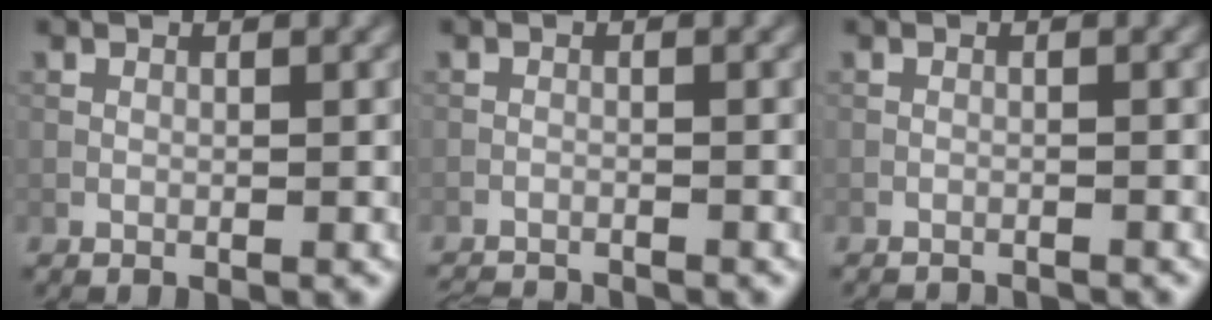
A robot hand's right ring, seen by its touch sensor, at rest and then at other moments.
{"total": 4.0, "force": [-3.9, 0.4, 0.7], "torque": [-0.017, -0.013, -0.063]}
{"total": 3.0, "force": [-2.9, 0.3, 0.5], "torque": [-0.008, 0.002, -0.041]}